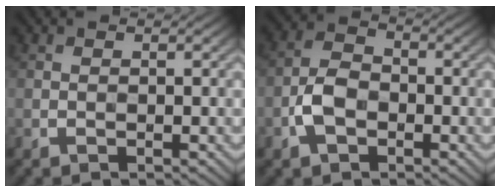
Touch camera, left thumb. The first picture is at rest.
{"total": 4.5, "force": [-1.8, 2.9, 3.0], "torque": [-0.065, 0.006, -0.042]}